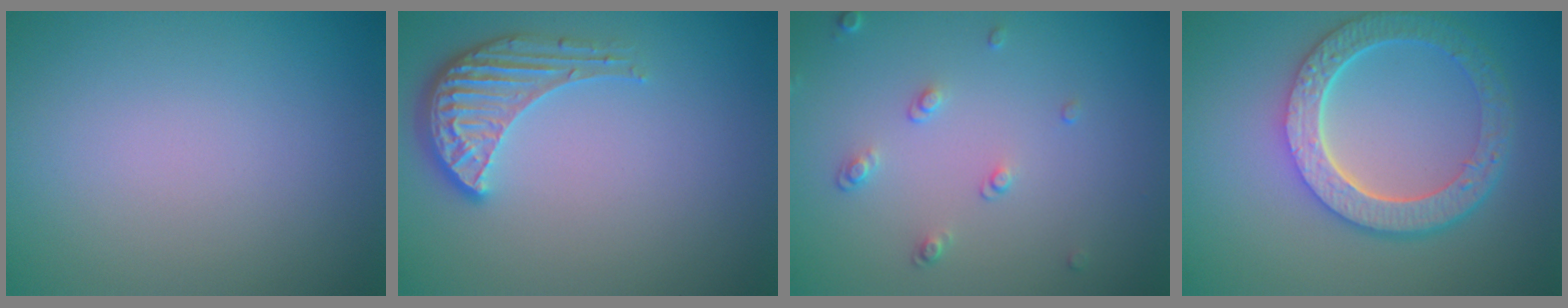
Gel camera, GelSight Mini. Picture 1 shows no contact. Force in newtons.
{"total": 3.5, "press": 2.8, "slide": 2.1}
{"total": 1.5, "press": 1.0, "slide": 1.1}
{"total": 6.1, "press": 4.6, "slide": 4.1}